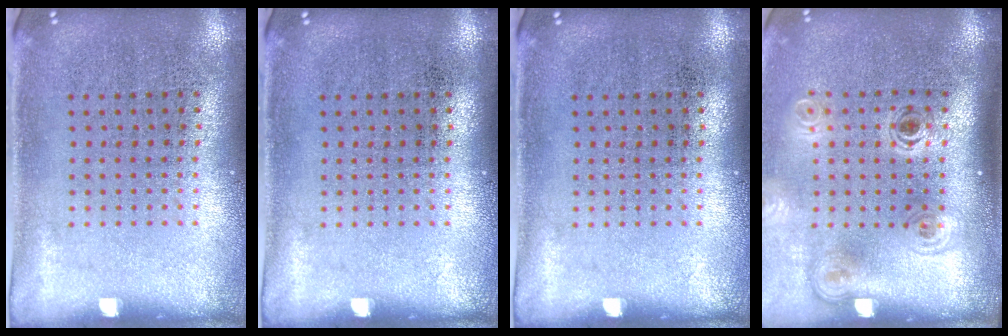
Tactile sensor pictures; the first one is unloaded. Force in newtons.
{"total": 0.0}
{"total": 0.0}
{"total": 2.0, "press": 1.3, "slide": 1.5}